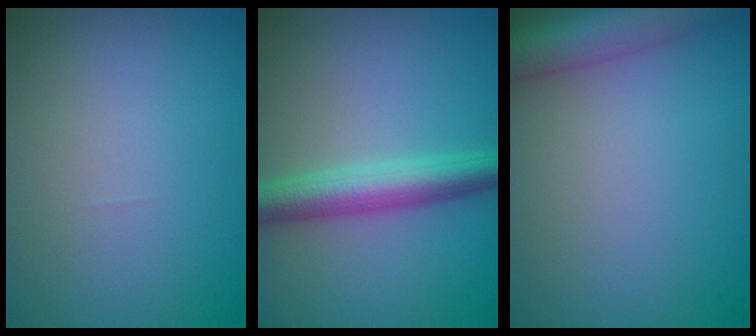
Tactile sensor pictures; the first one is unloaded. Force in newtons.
{"total": 4.6, "press": 4.6, "slide": 0.1}
{"total": 6.1, "press": 6.1, "slide": 0.3}